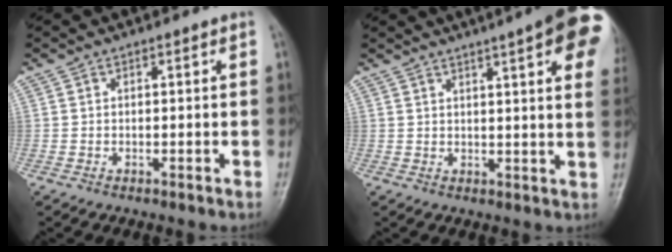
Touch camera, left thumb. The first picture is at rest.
{"total": 18.6, "force": [9.6, 3.8, 15.5], "torque": [-0.194, -0.008, 0.105]}